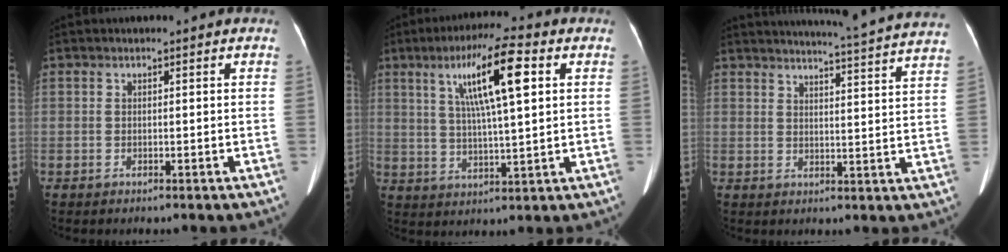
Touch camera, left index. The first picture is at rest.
{"total": 11.7, "force": [4.1, 1.2, 10.9], "torque": [-0.193, 0.018, 0.070]}
{"total": 20.0, "force": [18.9, -1.2, 6.5], "torque": [-0.103, -0.060, 0.219]}